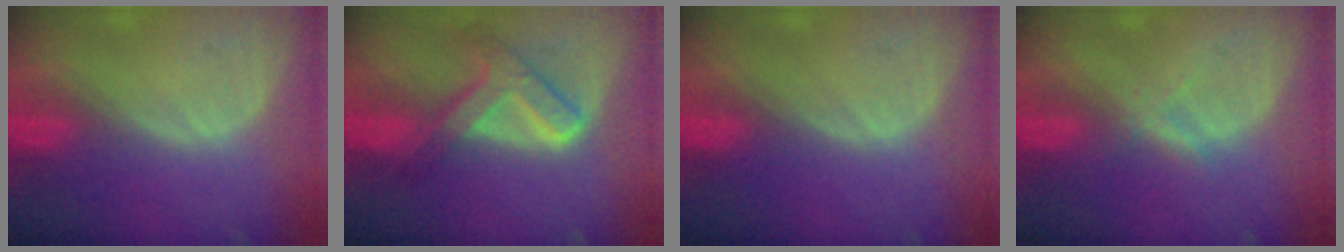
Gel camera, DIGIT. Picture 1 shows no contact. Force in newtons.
{"total": 7.7, "press": 6.5, "slide": 4.1}
{"total": 0.0}
{"total": 2.1, "press": 2.1, "slide": 0.2}